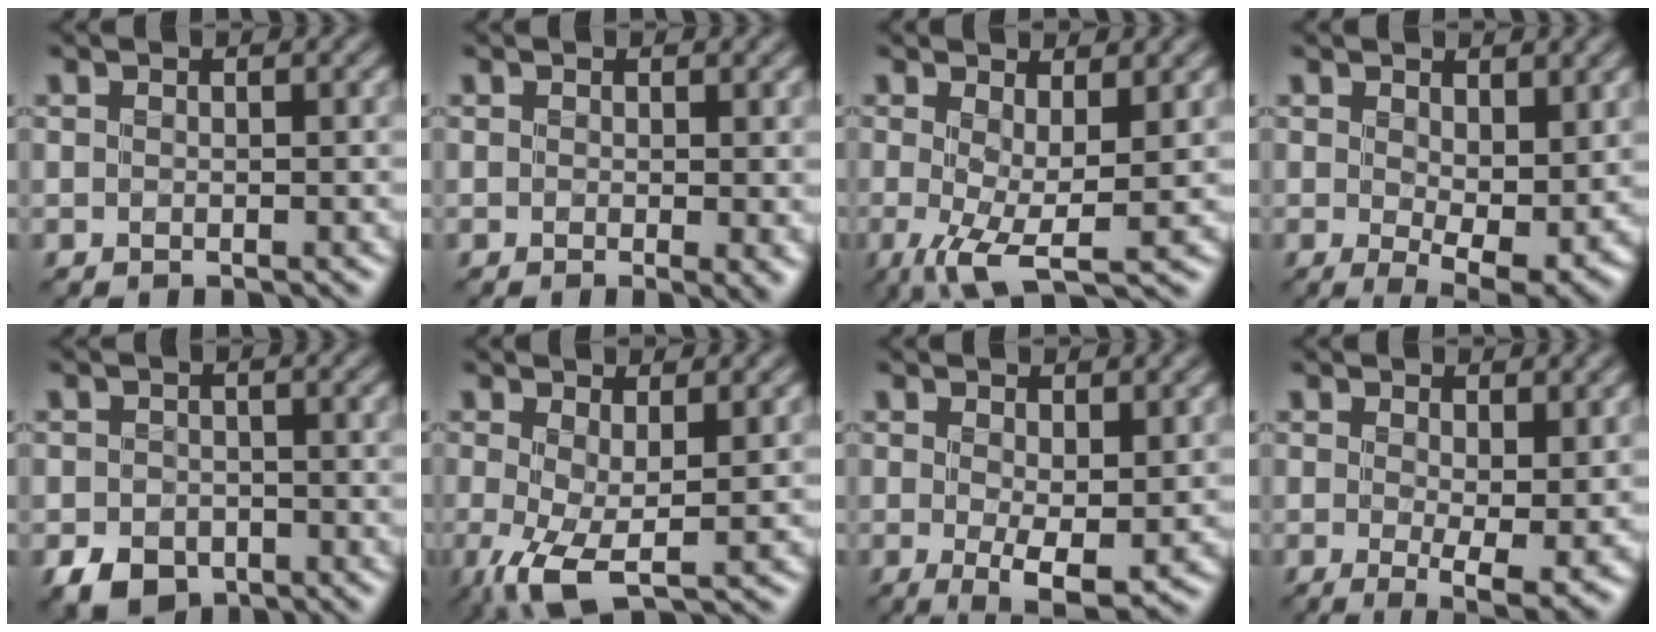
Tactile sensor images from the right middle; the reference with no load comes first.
{"total": 1.6, "force": [0.3, 0.2, 1.6], "torque": [-0.019, -0.006, 0.004]}
{"total": 5.2, "force": [-0.5, 1.5, 4.9], "torque": [-0.094, -0.010, -0.011]}
{"total": 5.9, "force": [0.9, 2.5, 5.3], "torque": [-0.087, -0.014, 0.021]}
{"total": 3.7, "force": [-2.2, 2.5, 1.6], "torque": [-0.026, -0.009, -0.044]}
{"total": 4.6, "force": [-0.7, 1.5, 4.3], "torque": [-0.094, -0.010, -0.015]}
{"total": 3.8, "force": [0.2, 1.0, 3.6], "torque": [-0.060, -0.012, 0.006]}
{"total": 5.1, "force": [0.5, 1.4, 4.9], "torque": [-0.073, -0.019, 0.013]}